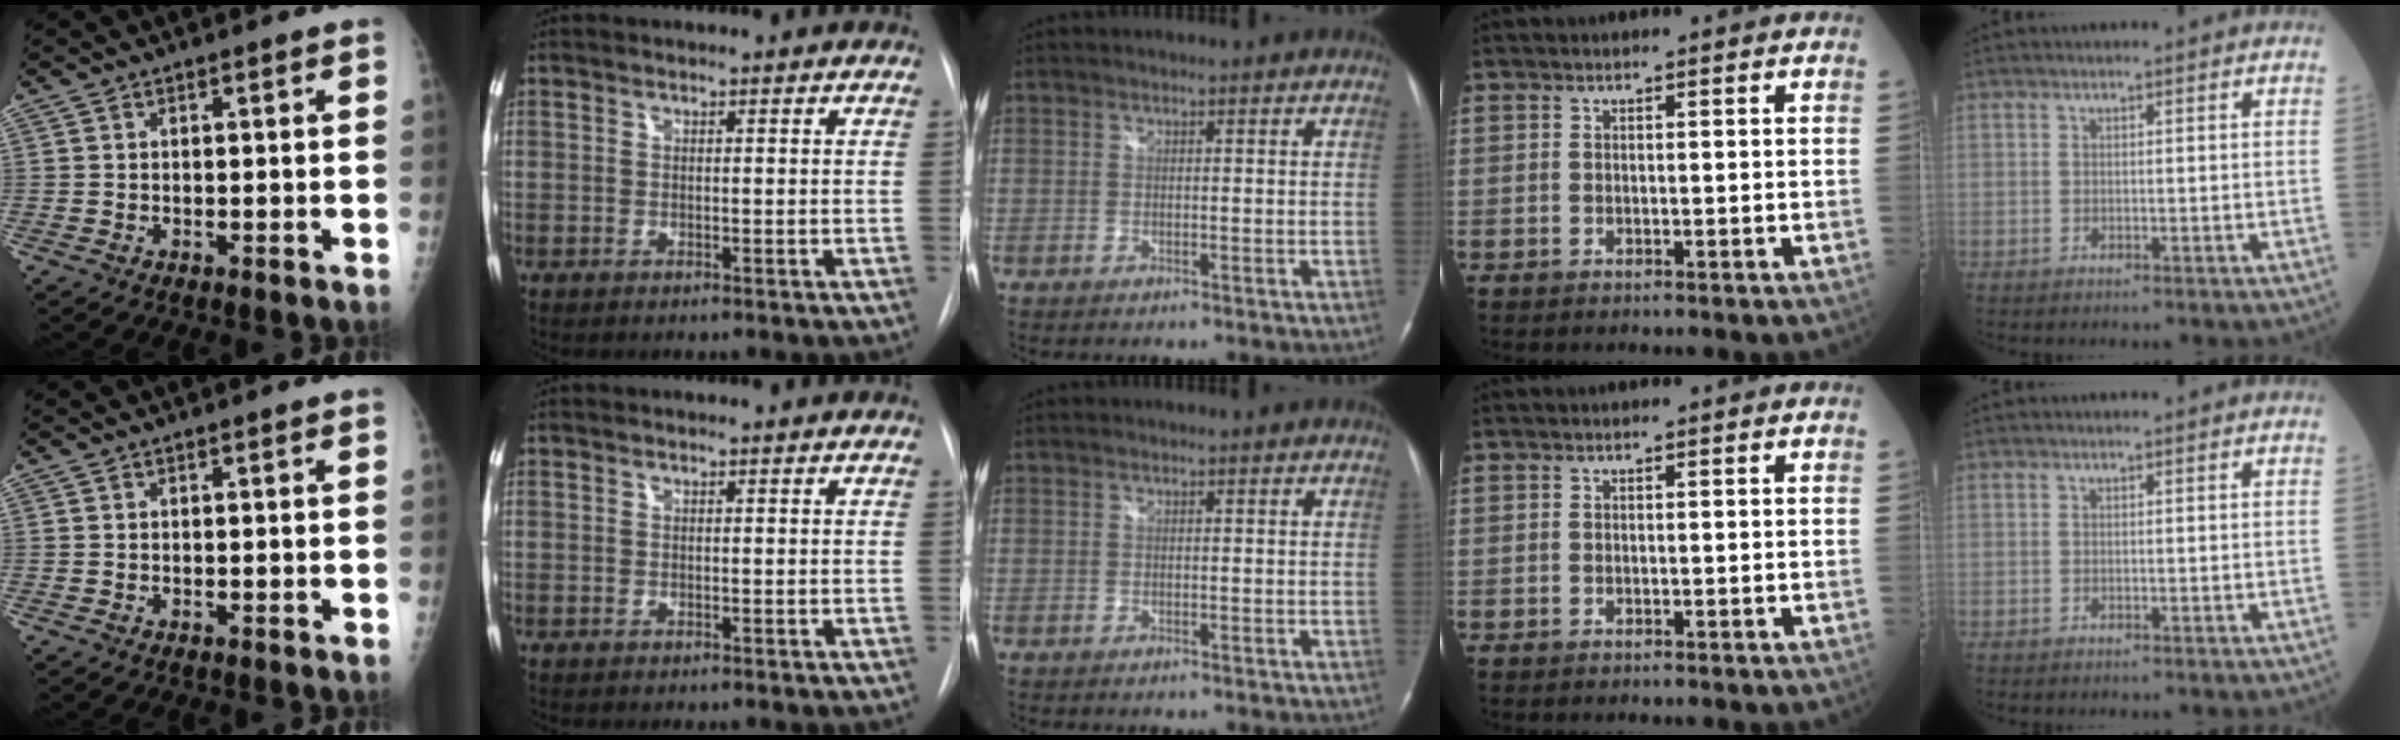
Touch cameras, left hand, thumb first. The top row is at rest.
{}